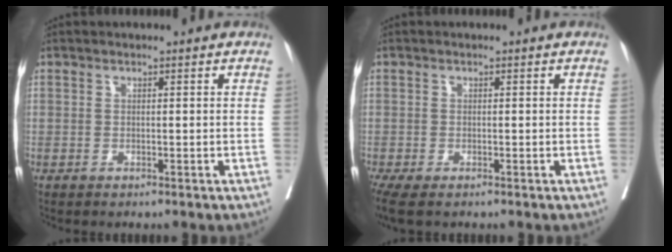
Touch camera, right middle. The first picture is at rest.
{"total": 4.4, "force": [-3.2, 1.4, 2.7], "torque": [-0.050, -0.014, -0.056]}